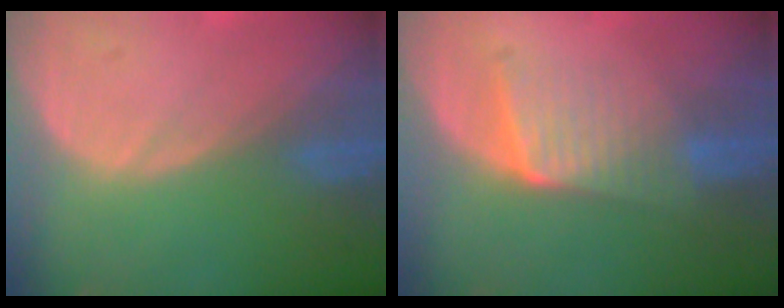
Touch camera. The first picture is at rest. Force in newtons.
{"total": 6.8, "press": 5.9, "slide": 3.3}